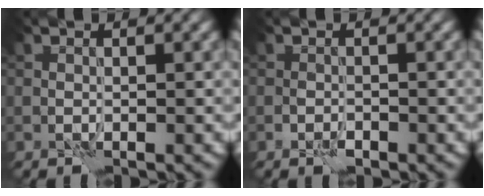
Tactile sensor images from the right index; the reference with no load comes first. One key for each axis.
{"total": 0.9, "fx": -0.5, "fy": 0.5, "fz": 0.5, "tx": -0.009, "ty": -0.001, "tz": -0.011}